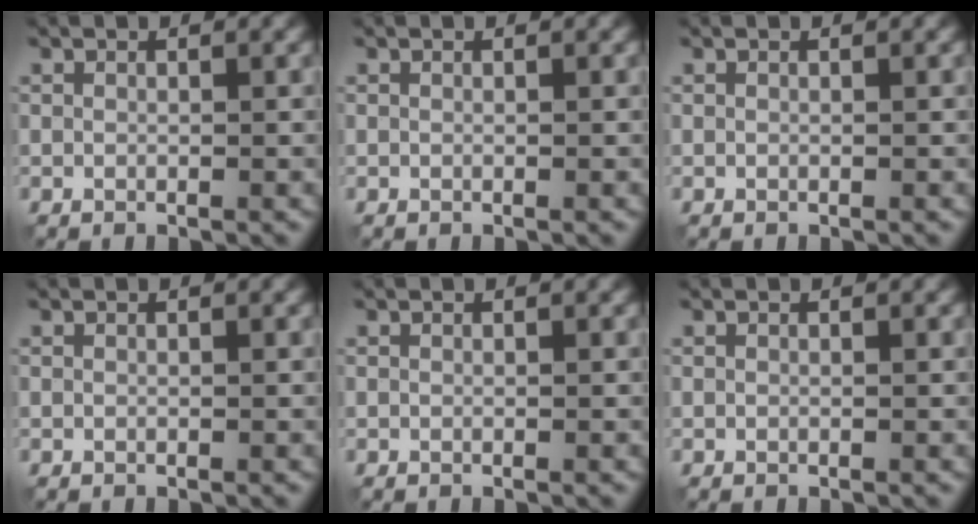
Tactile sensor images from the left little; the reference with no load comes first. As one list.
[{"total": 0.0}, {"total": 0.0}, {"total": 0.0}, {"total": 0.0}, {"total": 0.0}]